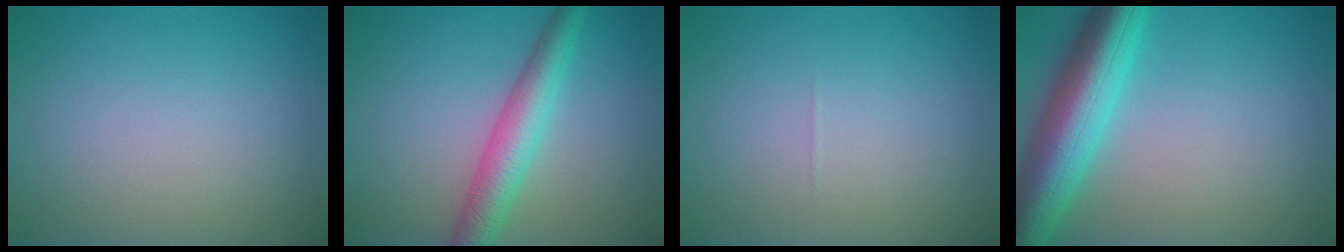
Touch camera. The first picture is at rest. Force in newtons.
{"total": 4.6, "press": 4.6, "slide": 0.2}
{"total": 0.0}
{"total": 8.6, "press": 8.6, "slide": 0.4}